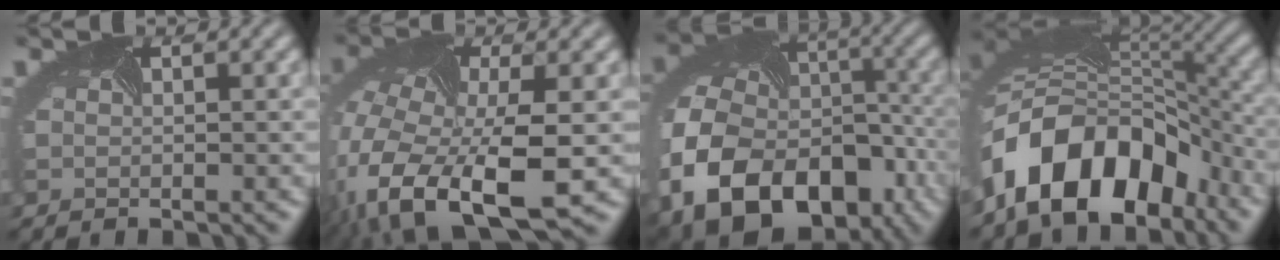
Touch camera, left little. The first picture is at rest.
{"total": 13.9, "force": [-5.3, 7.6, 10.4], "torque": [-0.254, -0.037, -0.076]}
{"total": 16.5, "force": [-7.3, 11.6, 9.2], "torque": [-0.209, -0.045, -0.109]}
{"total": 11.2, "force": [-5.7, 7.2, 6.5], "torque": [-0.115, 0.020, -0.111]}